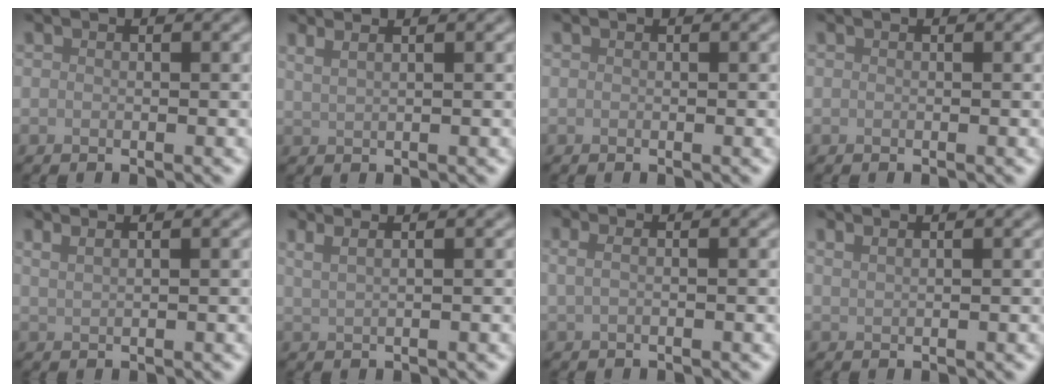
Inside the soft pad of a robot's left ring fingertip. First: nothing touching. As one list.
[{"total": 3.1, "force": [2.1, 1.4, 1.8], "torque": [-0.011, 0.011, 0.006]}, {"total": 0.0}, {"total": 0.0}, {"total": 2.4, "force": [1.7, 1.0, 1.3], "torque": [-0.009, 0.002, 0.008]}, {"total": 3.6, "force": [2.3, 1.7, 2.2], "torque": [-0.019, 0.016, 0.008]}, {"total": 1.2, "force": [0.2, 0.5, 1.0], "torque": [-0.024, 0.000, 0.002]}, {"total": 1.5, "force": [1.1, 0.6, 0.7], "torque": [-0.007, 0.000, 0.013]}]